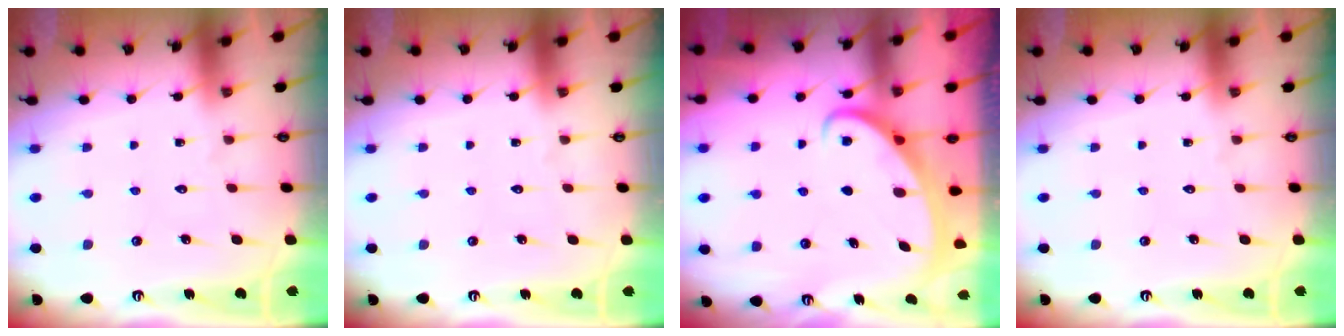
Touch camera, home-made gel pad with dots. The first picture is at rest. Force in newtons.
{"total": 0.0}
{"total": 2.4, "press": 2.4, "slide": 0.3}
{"total": 0.0}